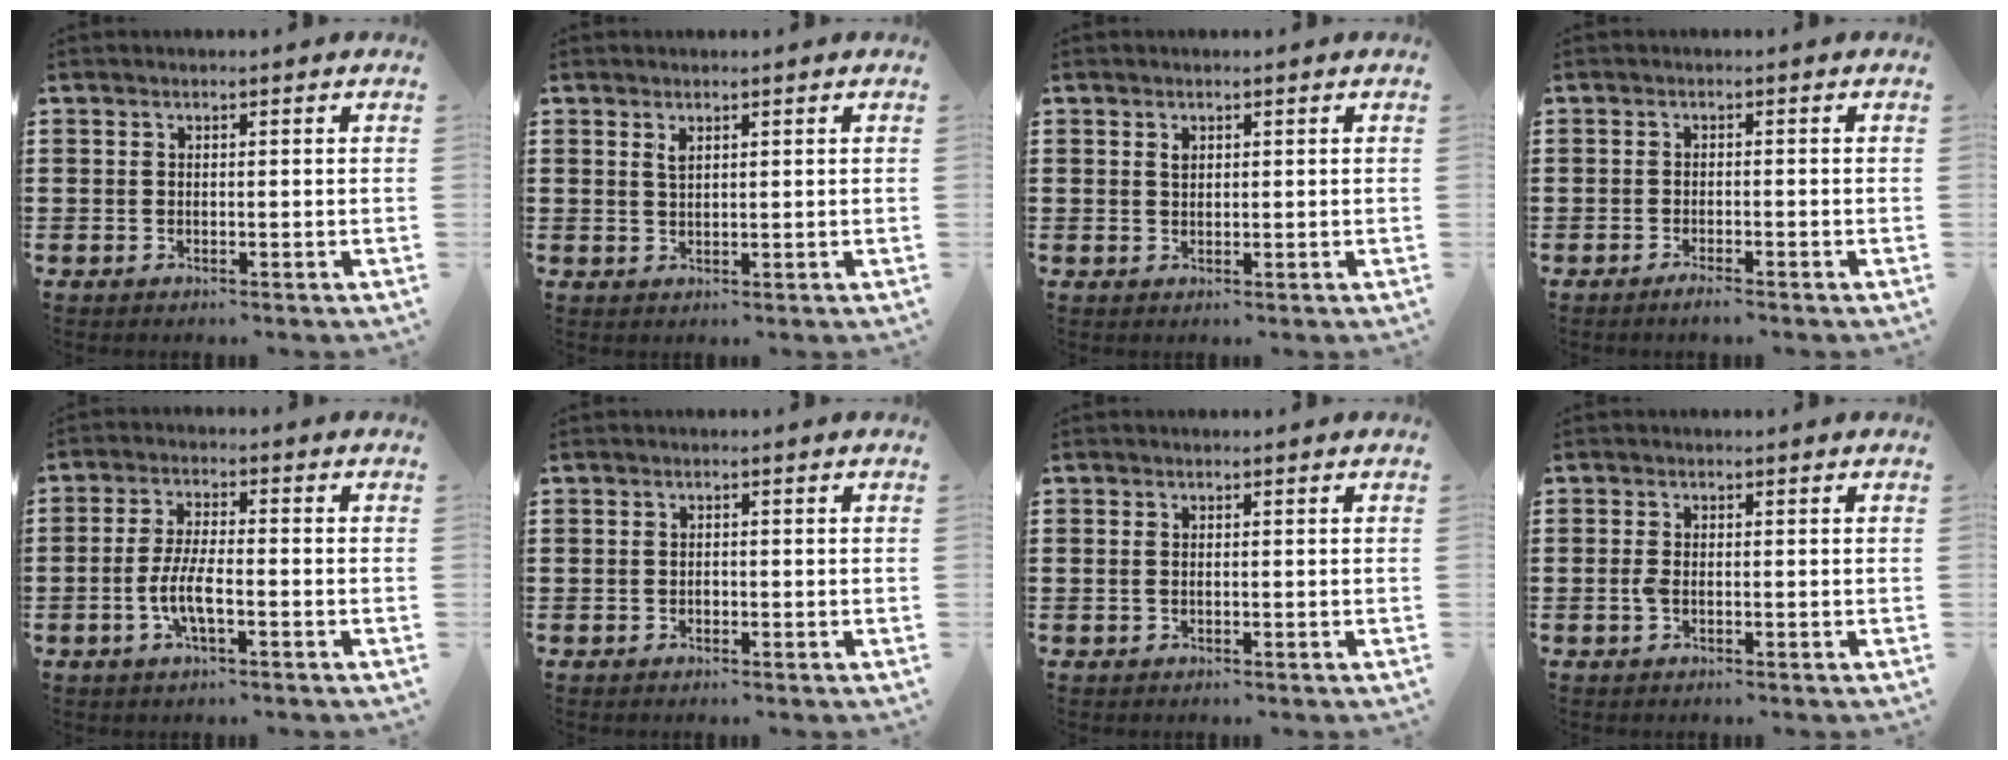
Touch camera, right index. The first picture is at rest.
{"total": 1.4, "force": [0.9, 0.6, 1.0], "torque": [-0.022, 0.002, 0.015]}
{"total": 1.0, "force": [0.5, 0.6, 0.6], "torque": [-0.014, 0.002, 0.009]}
{"total": 1.4, "force": [-1.2, 0.0, 0.6], "torque": [-0.013, -0.005, -0.023]}
{"total": 5.5, "force": [-1.9, 1.4, 5.0], "torque": [-0.119, -0.010, -0.043]}
{"total": 0.7, "force": [-0.2, 0.4, 0.5], "torque": [-0.011, 0.000, -0.004]}
{"total": 0.8, "force": [0.0, 0.4, 0.7], "torque": [-0.023, 0.000, -0.004]}
{"total": 1.4, "force": [-0.4, 0.6, 1.3], "torque": [-0.031, -0.004, -0.010]}